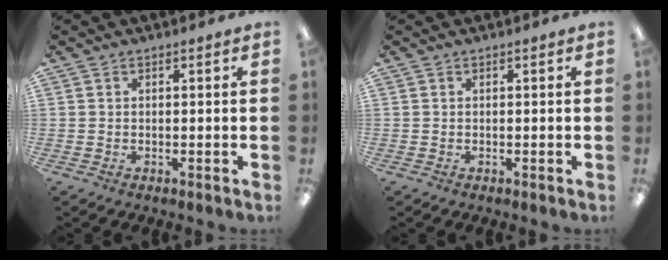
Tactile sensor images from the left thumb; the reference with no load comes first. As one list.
[{"total": 0.0}]